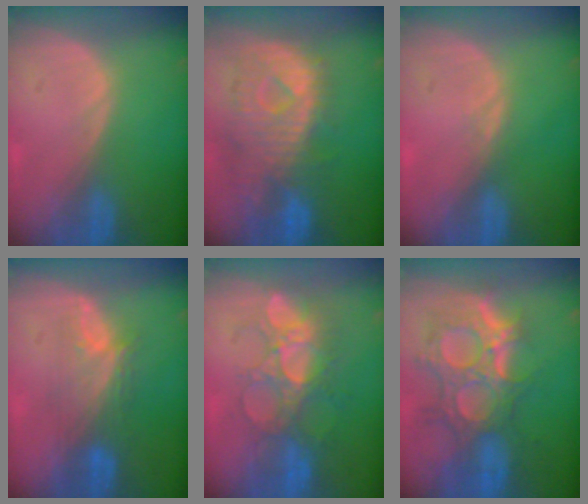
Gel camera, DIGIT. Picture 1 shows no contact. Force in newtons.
{"total": 10.8, "press": 9.6, "slide": 5.0}
{"total": 0.5, "press": 0.5, "slide": 0.1}
{"total": 5.4, "press": 5.3, "slide": 1.5}
{"total": 8.7, "press": 8.4, "slide": 2.4}
{"total": 12.0, "press": 10.7, "slide": 5.3}